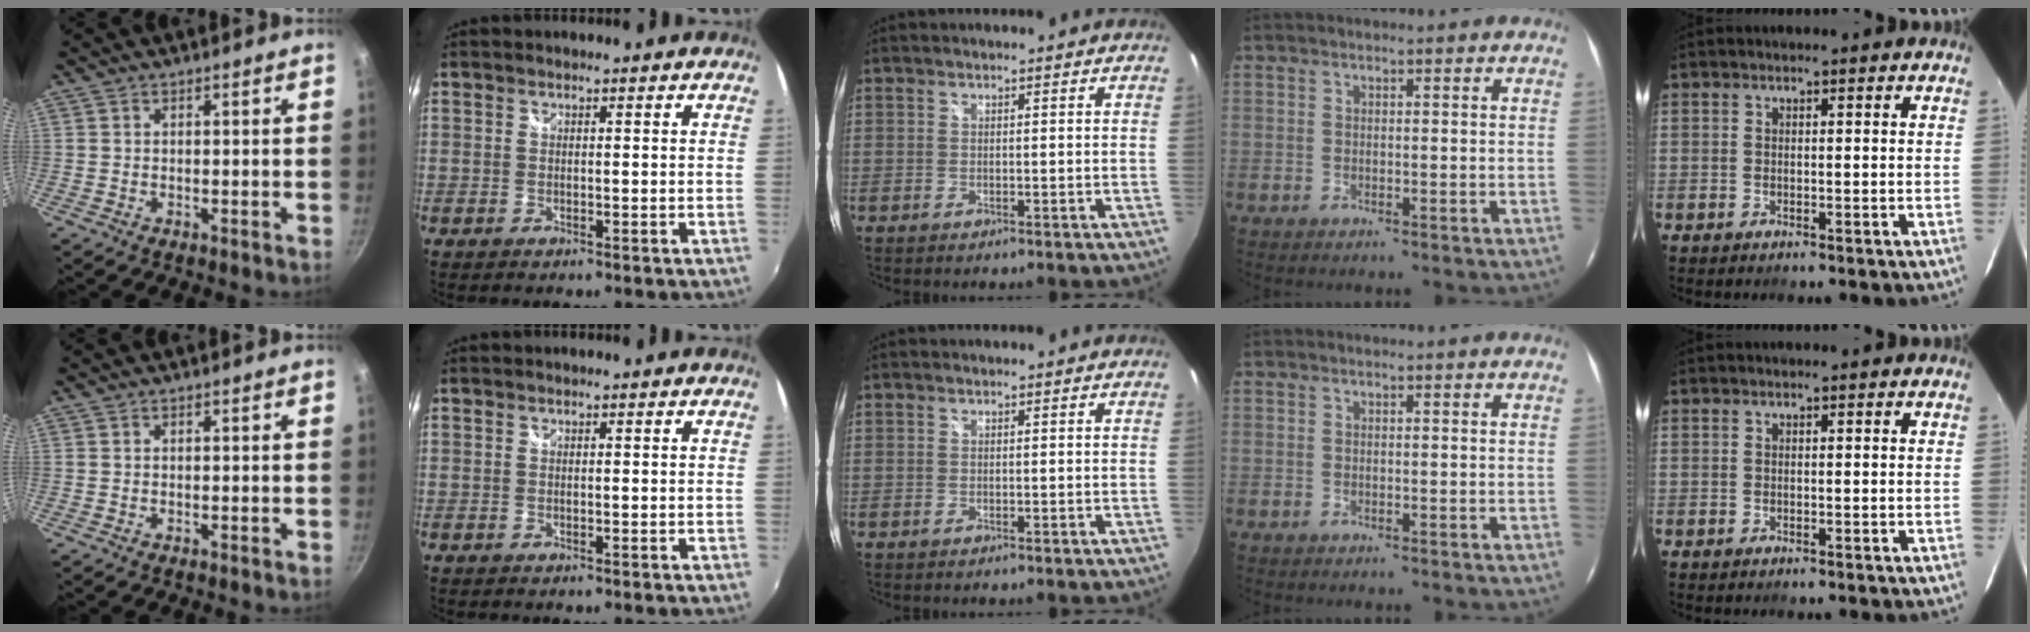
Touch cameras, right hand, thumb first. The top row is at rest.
{}